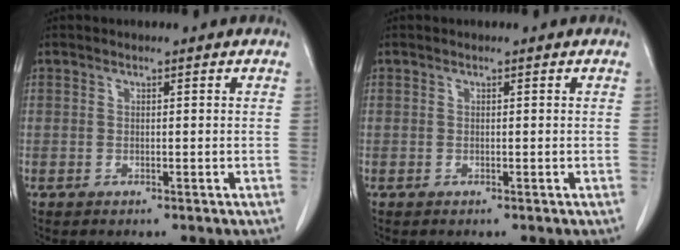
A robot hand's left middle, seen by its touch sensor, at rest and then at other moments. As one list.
[{"total": 0.0}]